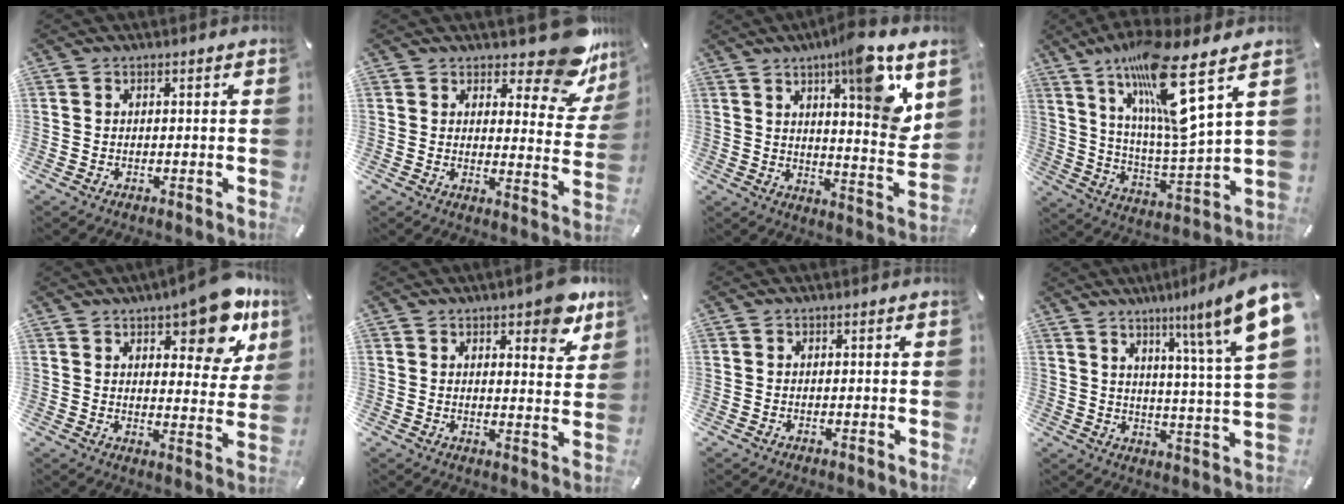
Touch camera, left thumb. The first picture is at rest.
{"total": 13.5, "force": [9.9, 5.3, 7.5], "torque": [-0.079, -0.087, 0.166]}
{"total": 14.1, "force": [8.4, 1.7, 11.1], "torque": [-0.149, -0.062, 0.125]}
{"total": 19.5, "force": [12.2, 2.7, 15.0], "torque": [-0.286, -0.083, 0.186]}
{"total": 15.4, "force": [9.8, 6.2, 10.2], "torque": [-0.121, -0.061, 0.159]}
{"total": 7.8, "force": [5.7, 3.0, 4.4], "torque": [-0.052, -0.033, 0.095]}
{"total": 0.0}
{"total": 15.4, "force": [9.1, 1.1, 12.3], "torque": [-0.180, -0.064, 0.133]}